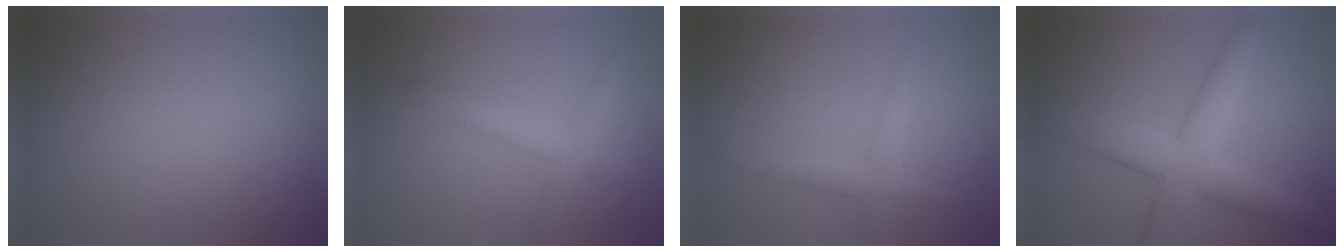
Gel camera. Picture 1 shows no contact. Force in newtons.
{"total": 2.8, "press": 2.8, "slide": 0.1}
{"total": 2.0, "press": 2.0, "slide": 0.1}
{"total": 6.5, "press": 6.5, "slide": 0.4}